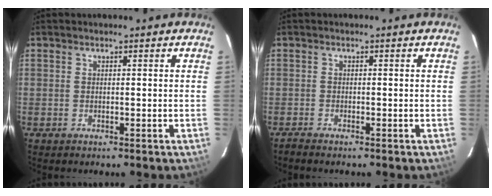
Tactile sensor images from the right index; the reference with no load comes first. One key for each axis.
{"total": 1.6, "fx": -1.4, "fy": 0.2, "fz": 0.6, "tx": -0.021, "ty": -0.004, "tz": -0.025}